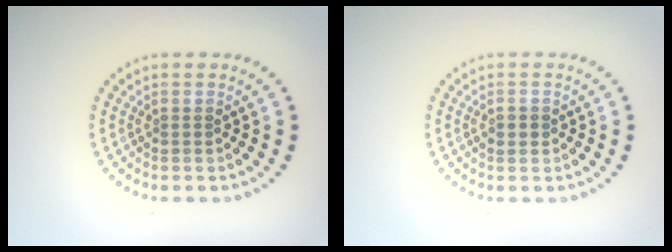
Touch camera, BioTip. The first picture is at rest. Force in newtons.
{"total": 1.7, "press": 1.6, "slide": 0.2}